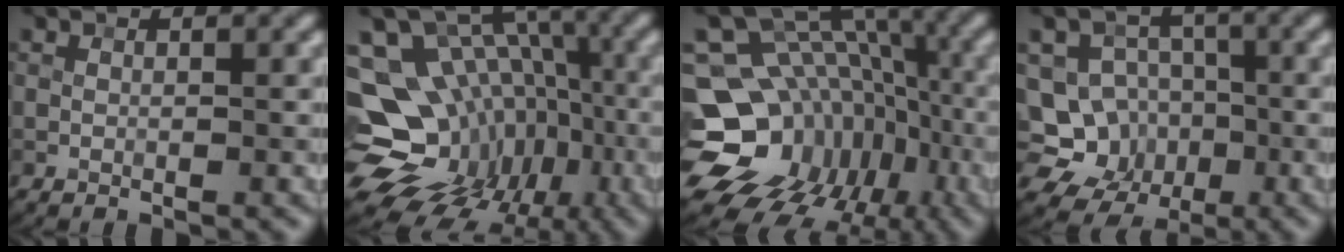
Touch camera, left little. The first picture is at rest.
{"total": 16.5, "force": [-4.1, 13.0, 9.3], "torque": [-0.164, 0.005, -0.044]}
{"total": 18.6, "force": [-5.9, 14.8, 9.6], "torque": [-0.163, 0.000, -0.085]}
{"total": 11.4, "force": [-3.8, 10.2, 3.4], "torque": [-0.077, 0.007, -0.074]}